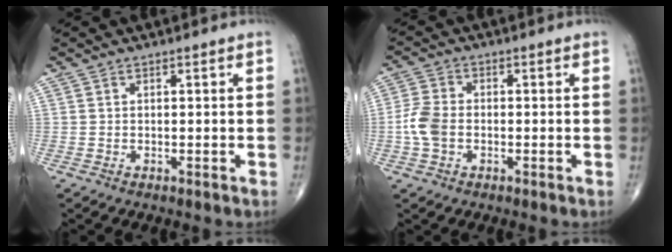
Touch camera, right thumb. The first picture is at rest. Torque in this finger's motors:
{"motor_torque": [-0.12, 0.24, 0.56, -0.01, 0.01]}